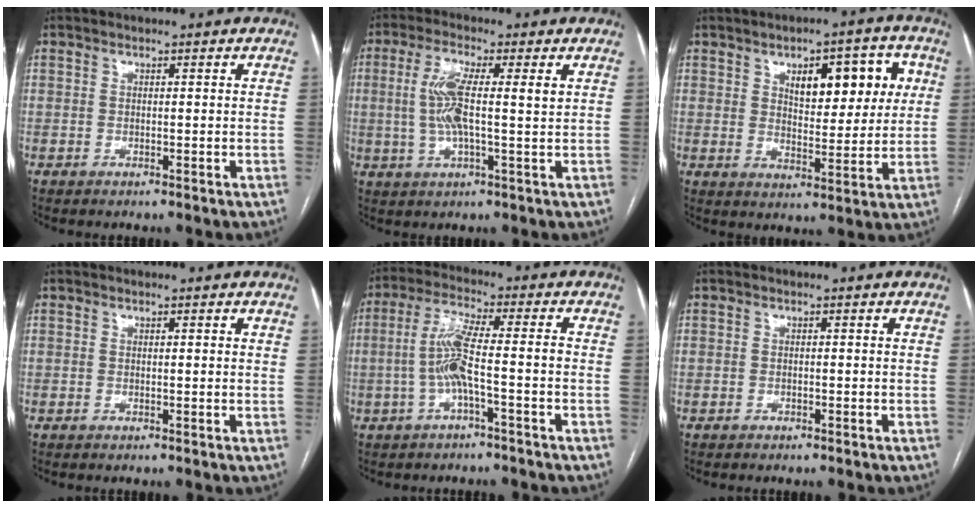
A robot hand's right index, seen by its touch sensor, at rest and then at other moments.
{"total": 8.0, "force": [1.4, 1.3, 7.7], "torque": [-0.160, 0.010, 0.023]}
{"total": 10.5, "force": [3.8, 4.4, 8.8], "torque": [-0.115, 0.017, 0.058]}
{"total": 0.5, "force": [0.3, 0.0, 0.5], "torque": [-0.007, 0.001, 0.002]}
{"total": 7.0, "force": [-1.6, 0.5, 6.8], "torque": [-0.142, 0.017, -0.032]}
{"total": 0.0}